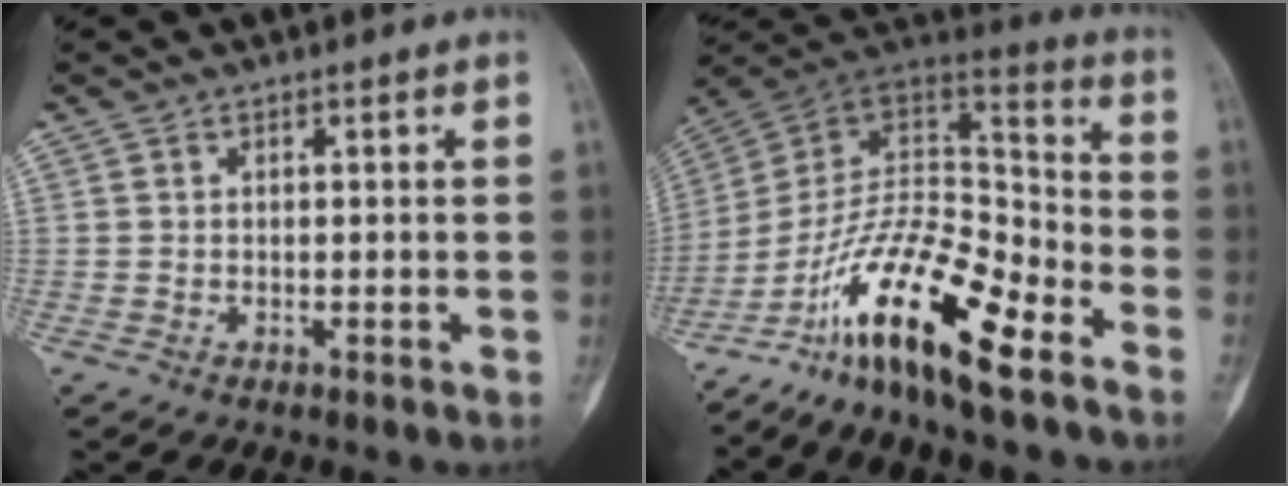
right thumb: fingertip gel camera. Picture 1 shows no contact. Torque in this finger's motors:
{"motor_torque": [2.03, 1.85, 1.72, -1.06, 0.17]}